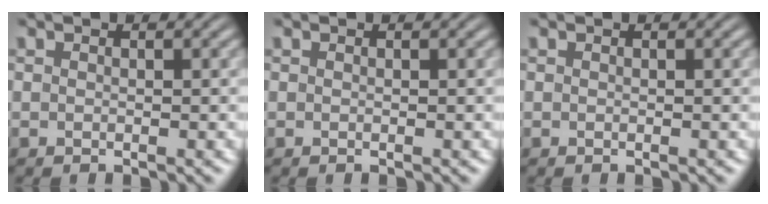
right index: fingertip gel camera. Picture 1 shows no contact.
{"total": 0.0}
{"total": 0.0}